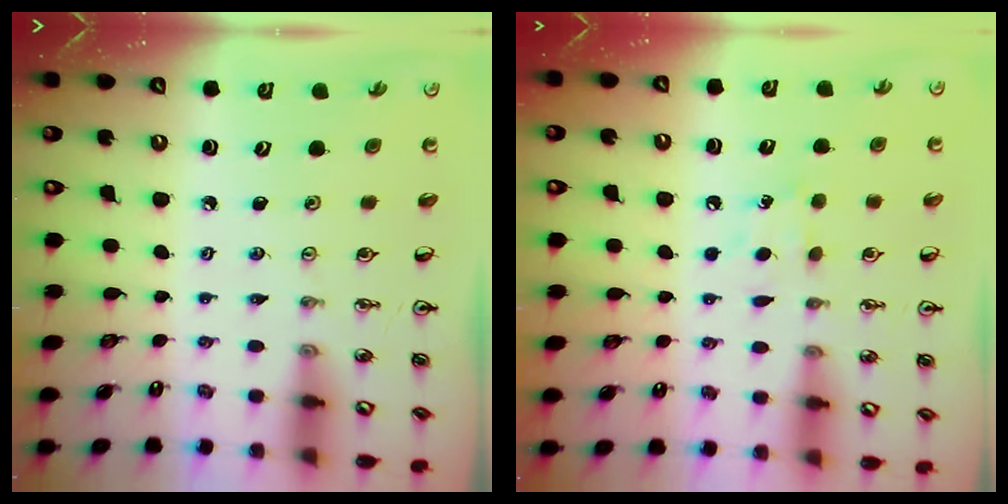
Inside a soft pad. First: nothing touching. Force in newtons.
{"total": 5.6, "press": 5.6, "slide": 0.7}